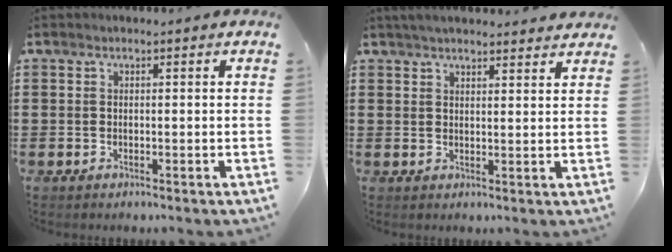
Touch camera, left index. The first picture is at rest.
{"total": 3.1, "force": [2.9, 0.3, 0.8], "torque": [-0.023, -0.002, 0.056]}